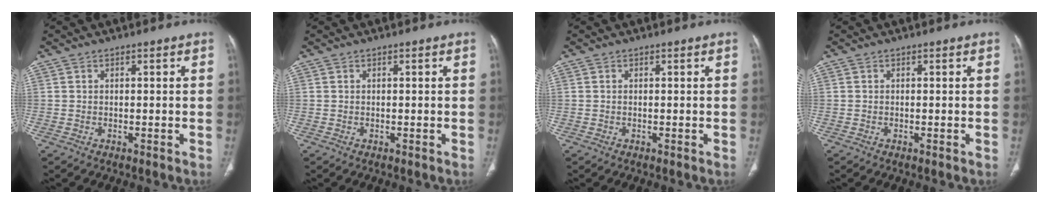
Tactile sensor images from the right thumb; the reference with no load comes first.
{"total": 0.0}
{"total": 0.0}
{"total": 0.0}